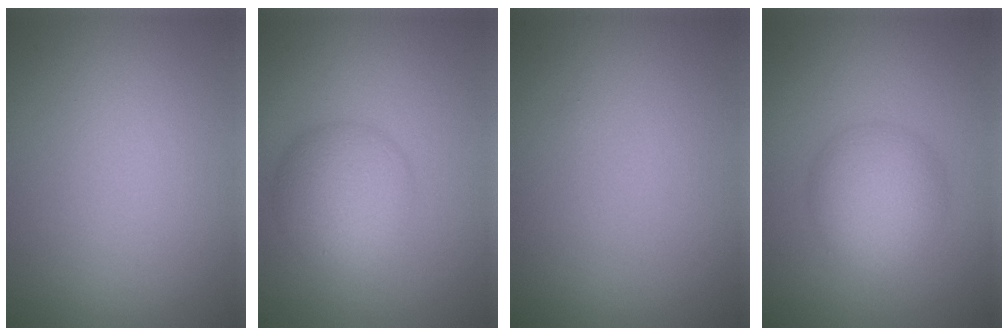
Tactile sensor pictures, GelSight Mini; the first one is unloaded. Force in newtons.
{"total": 4.6, "press": 4.6, "slide": 0.1}
{"total": 0.0}
{"total": 4.6, "press": 4.6, "slide": 0.1}